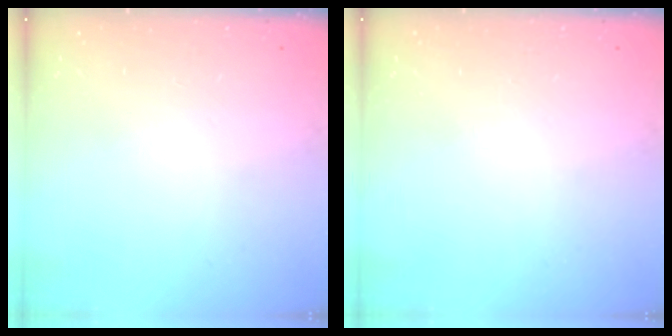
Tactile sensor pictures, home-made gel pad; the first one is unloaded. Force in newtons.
{"total": 0.0}